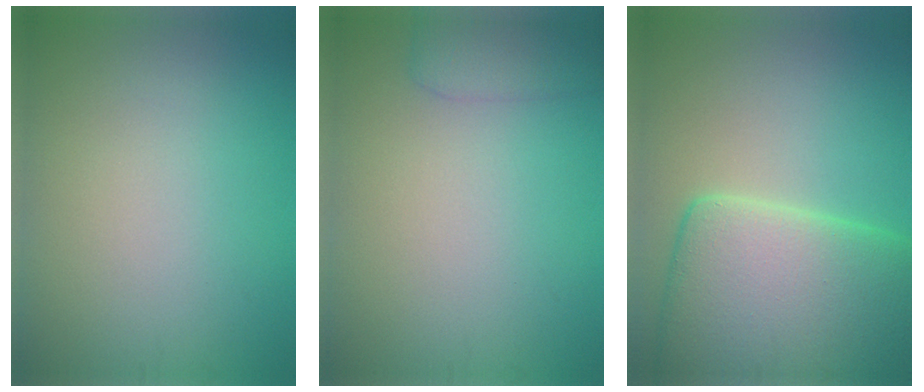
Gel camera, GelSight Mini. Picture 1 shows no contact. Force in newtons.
{"total": 2.5, "press": 2.5, "slide": 0.2}
{"total": 11.9, "press": 11.8, "slide": 1.3}